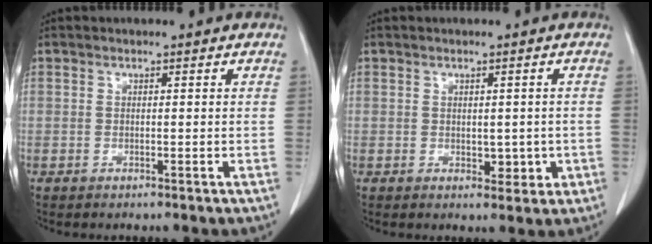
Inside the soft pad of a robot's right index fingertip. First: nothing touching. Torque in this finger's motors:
{"motor_torque": [0.02, 0.10, 0.03, 0.02]}